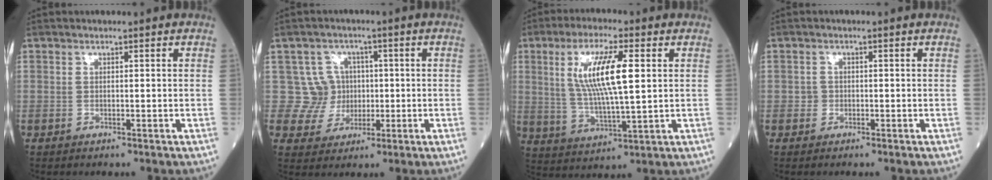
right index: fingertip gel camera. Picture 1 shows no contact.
{"total": 5.7, "force": [0.4, 5.7, -0.4], "torque": [0.018, 0.016, 0.009]}
{"total": 11.5, "force": [2.8, 1.8, 11.1], "torque": [-0.221, 0.002, 0.053]}
{"total": 1.0, "force": [-0.4, 0.9, 0.1], "torque": [0.000, 0.004, -0.009]}